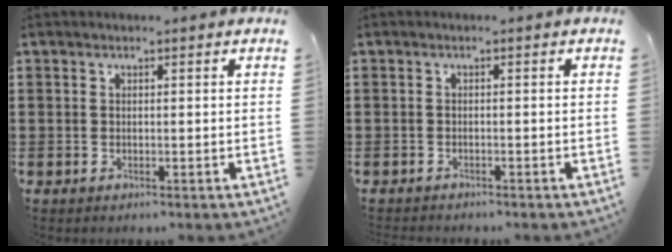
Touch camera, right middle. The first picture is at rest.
{"total": 0.7, "force": [-0.7, 0.1, 0.0], "torque": [-0.001, 0.001, -0.015]}